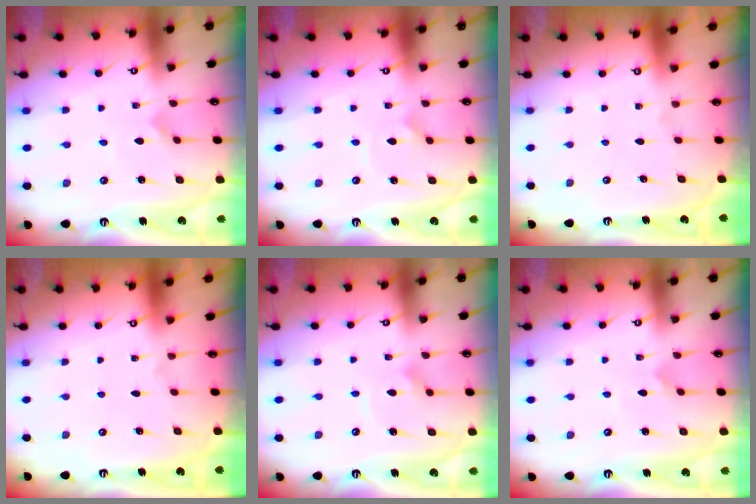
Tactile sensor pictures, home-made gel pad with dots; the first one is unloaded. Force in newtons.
{"total": 2.2, "press": 2.2, "slide": 0.4}
{"total": 0.0}
{"total": 0.0}
{"total": 3.4, "press": 3.4, "slide": 0.3}
{"total": 1.0, "press": 1.0, "slide": 0.1}